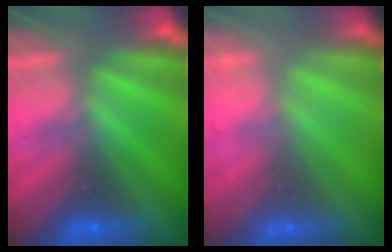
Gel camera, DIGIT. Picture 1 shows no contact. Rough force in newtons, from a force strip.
{"total": 2.1}